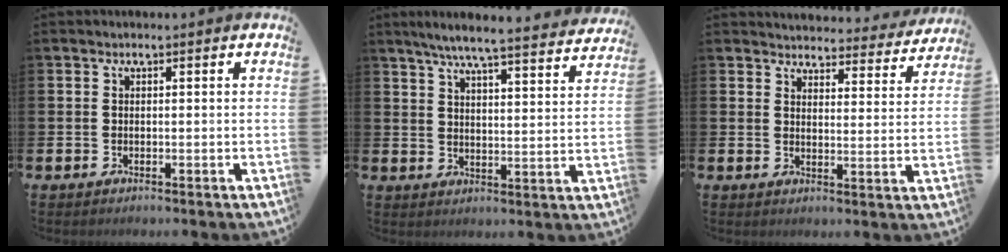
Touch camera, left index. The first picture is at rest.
{"total": 6.5, "force": [6.1, 0.0, 2.5], "torque": [-0.057, -0.041, 0.101]}
{"total": 3.9, "force": [3.8, 0.8, 0.1], "torque": [-0.007, -0.033, 0.062]}